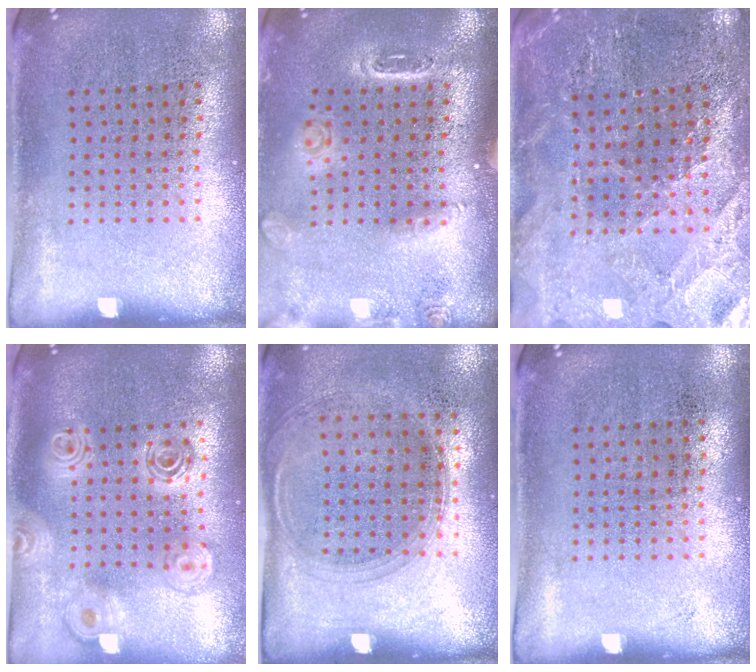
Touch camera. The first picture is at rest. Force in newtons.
{"total": 1.5, "press": 1.5, "slide": 0.3}
{"total": 2.8, "press": 2.8, "slide": 0.2}
{"total": 2.1, "press": 1.7, "slide": 1.3}
{"total": 1.3, "press": 1.1, "slide": 0.7}
{"total": 0.0}